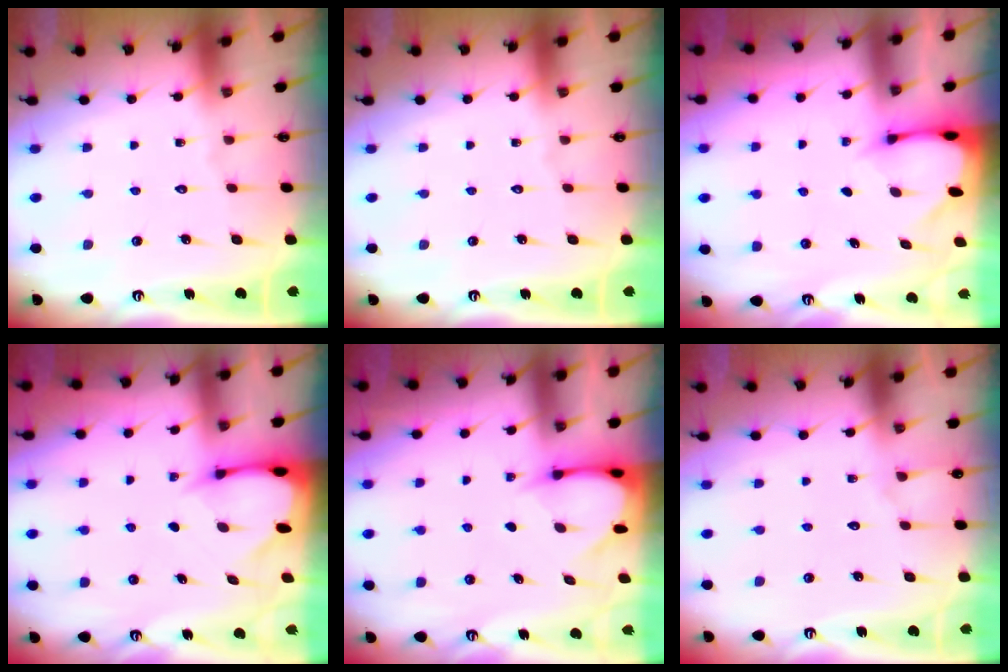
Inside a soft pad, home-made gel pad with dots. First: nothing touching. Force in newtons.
{"total": 0.0}
{"total": 2.0, "press": 2.0, "slide": 0.1}
{"total": 3.1, "press": 3.0, "slide": 0.4}
{"total": 3.6, "press": 3.6, "slide": 0.4}
{"total": 3.9, "press": 3.8, "slide": 0.4}